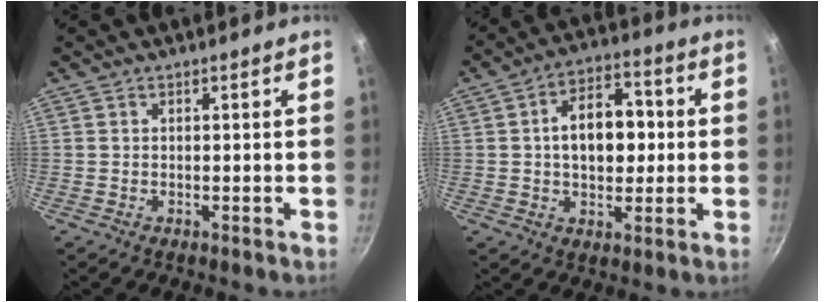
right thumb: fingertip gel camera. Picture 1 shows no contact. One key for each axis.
{"total": 12.2, "fx": 0.6, "fy": 8.0, "fz": 9.2, "tx": -0.105, "ty": 0.021, "tz": 0.001}